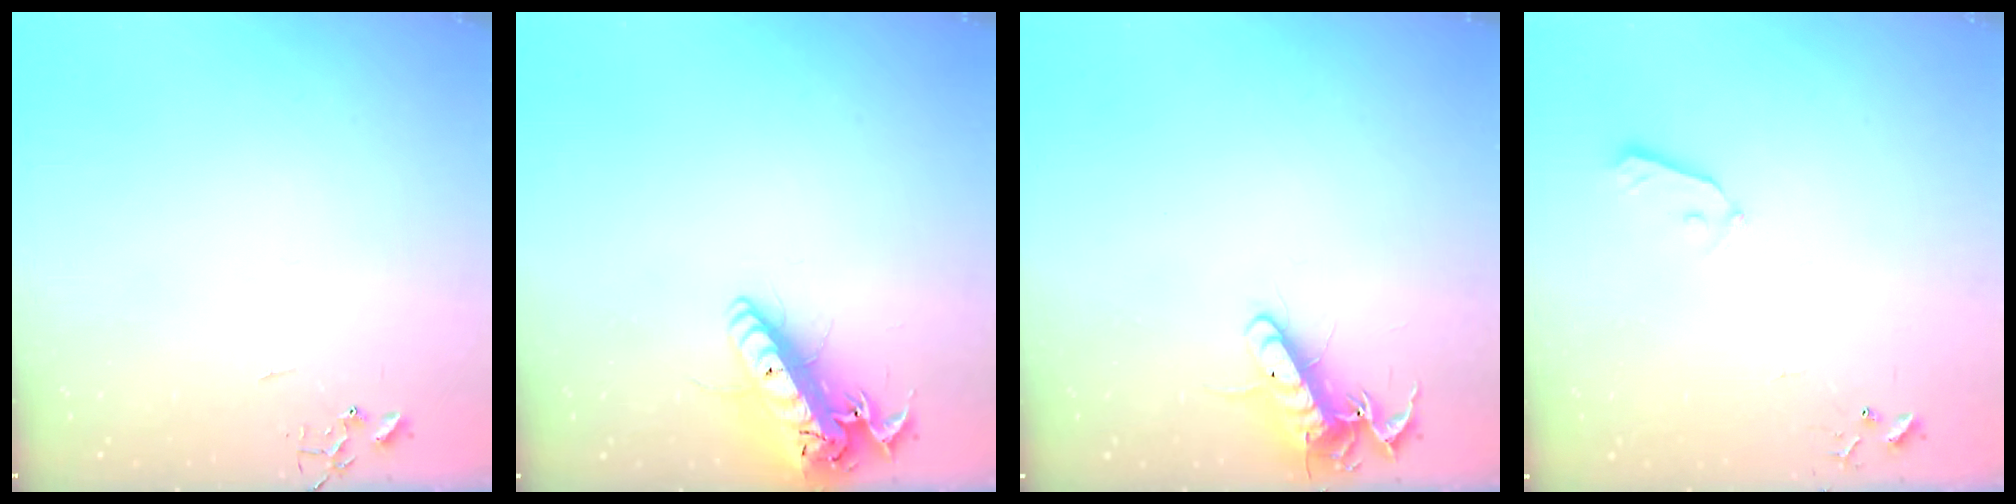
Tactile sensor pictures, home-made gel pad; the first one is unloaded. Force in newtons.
{"total": 19.7, "press": 19.5, "slide": 2.7}
{"total": 13.7, "press": 13.6, "slide": 1.5}
{"total": 4.3, "press": 4.3, "slide": 0.7}